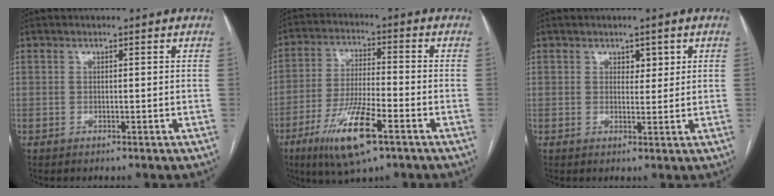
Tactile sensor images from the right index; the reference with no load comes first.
{"total": 12.2, "force": [-6.5, 2.3, 10.1], "torque": [-0.198, -0.018, -0.112]}
{"total": 2.0, "force": [1.1, 1.1, 1.3], "torque": [-0.014, -0.001, 0.017]}